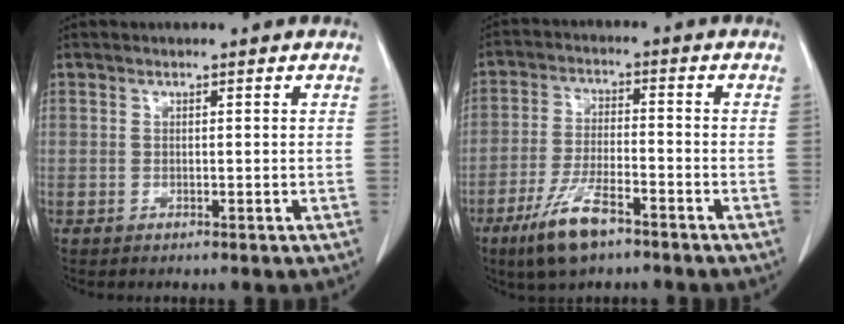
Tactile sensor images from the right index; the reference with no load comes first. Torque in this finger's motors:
{"motor_torque": [0.85, -0.72, 0.41, 0.12]}